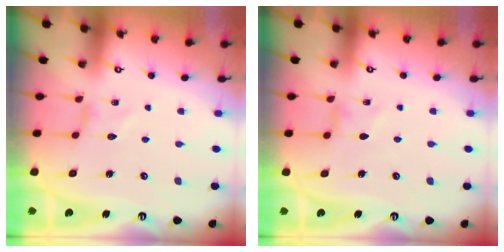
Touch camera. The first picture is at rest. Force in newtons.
{"total": 1.5, "press": 1.5, "slide": 0.3}